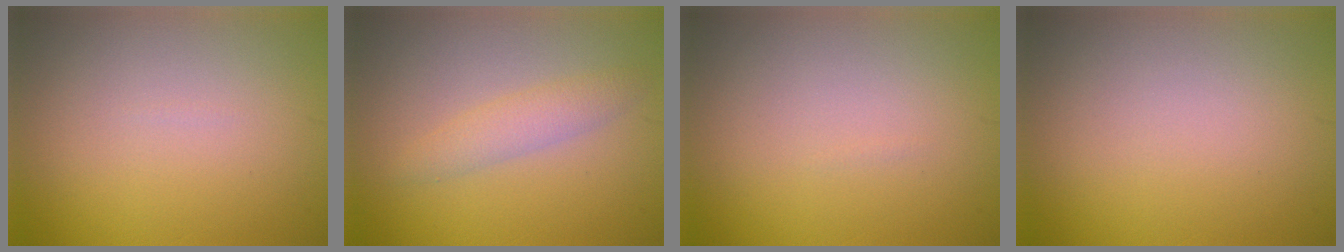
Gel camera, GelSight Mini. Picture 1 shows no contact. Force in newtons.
{"total": 2.1, "press": 2.1, "slide": 0.1}
{"total": 0.0}
{"total": 0.0}